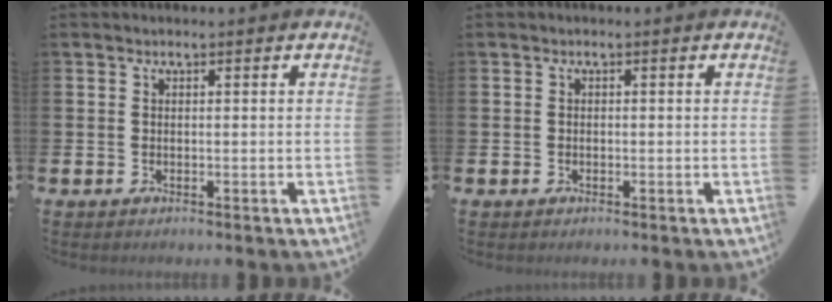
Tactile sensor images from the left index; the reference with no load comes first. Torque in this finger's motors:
{"motor_torque": [-0.13, -0.06, -0.02, -0.01]}